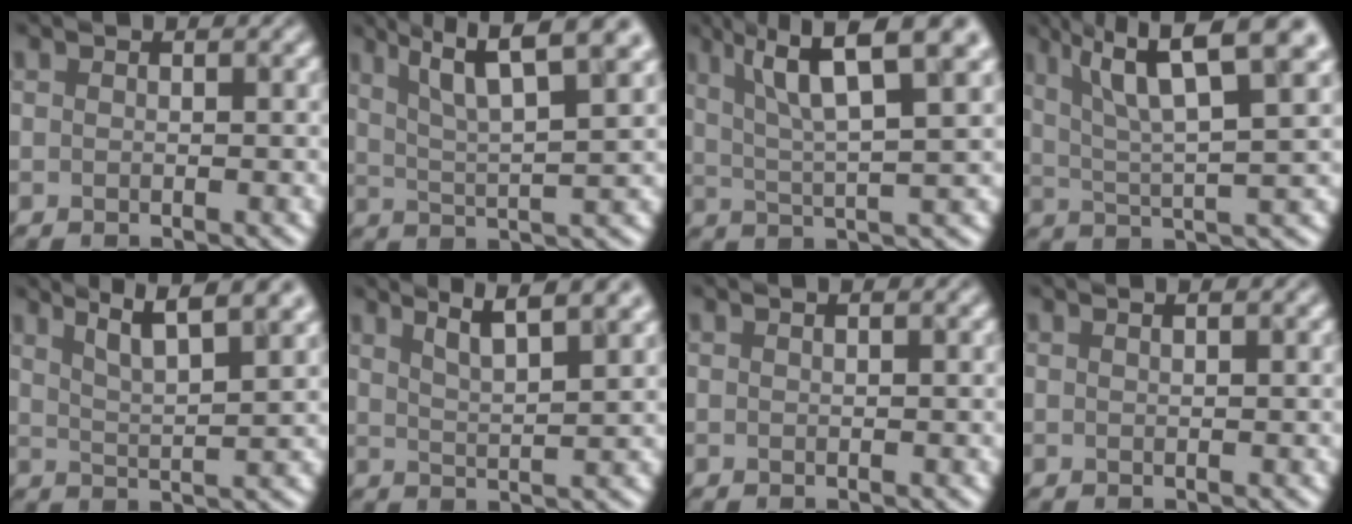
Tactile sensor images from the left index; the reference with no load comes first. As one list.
[{"total": 7.7, "force": [3.8, 1.9, 6.4], "torque": [-0.107, 0.017, 0.068]}, {"total": 8.7, "force": [3.7, 1.7, 7.7], "torque": [-0.130, 0.019, 0.078]}, {"total": 9.6, "force": [4.3, 2.1, 8.4], "torque": [-0.144, 0.017, 0.088]}, {"total": 6.1, "force": [4.1, 1.2, 4.4], "torque": [-0.068, 0.019, 0.065]}, {"total": 4.8, "force": [3.2, 0.8, 3.4], "torque": [-0.052, 0.017, 0.059]}, {"total": 0.9, "force": [0.5, 0.4, 0.6], "torque": [0.007, 0.006, -0.005]}, {"total": 1.4, "force": [0.8, 0.6, 0.9], "torque": [0.010, 0.009, -0.007]}]